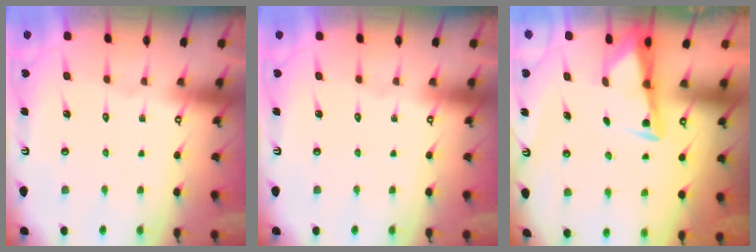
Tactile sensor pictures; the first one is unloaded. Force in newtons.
{"total": 0.0}
{"total": 3.2, "press": 3.1, "slide": 0.3}